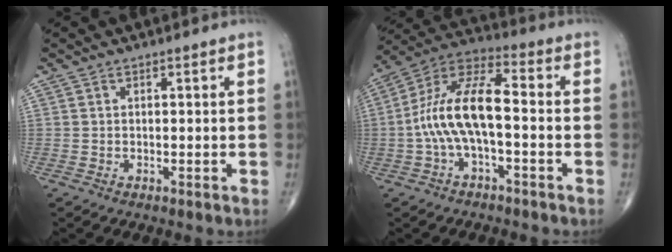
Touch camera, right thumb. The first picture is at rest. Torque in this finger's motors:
{"motor_torque": [0.26, 0.30, 1.31, -0.05, 0.25]}